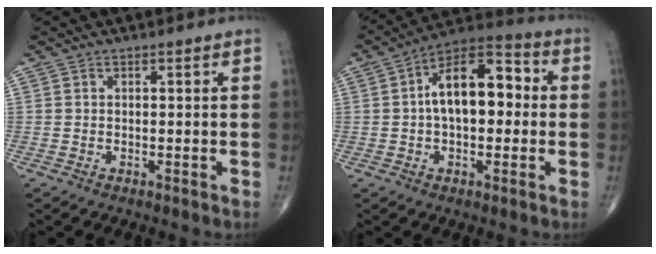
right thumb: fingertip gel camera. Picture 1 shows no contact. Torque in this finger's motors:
{"motor_torque": [-0.41, 0.94, 0.34, -0.10, 0.18]}